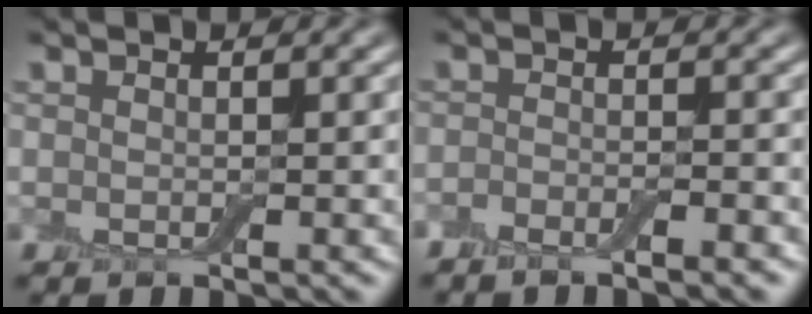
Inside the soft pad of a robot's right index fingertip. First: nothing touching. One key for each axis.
{"total": 2.3, "fx": -1.7, "fy": 0.3, "fz": 1.4, "tx": -0.031, "ty": 0.001, "tz": -0.031}